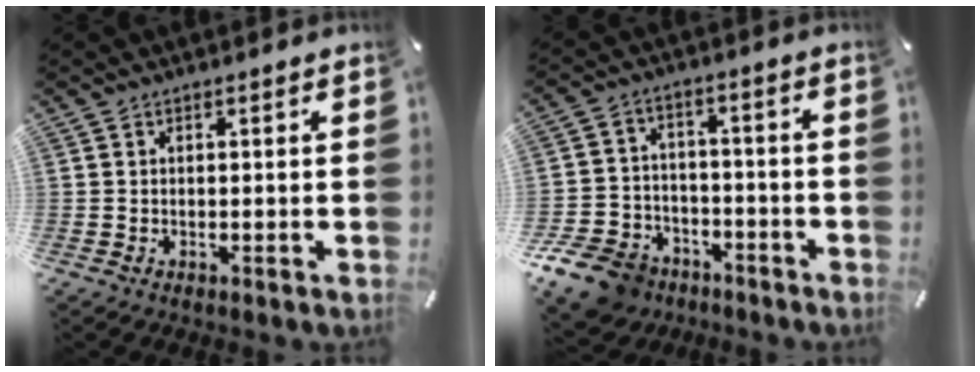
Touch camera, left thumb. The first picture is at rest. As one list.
[{"total": 11.4, "force": [-7.8, 7.6, 3.2], "torque": [-0.067, 0.060, -0.140]}]